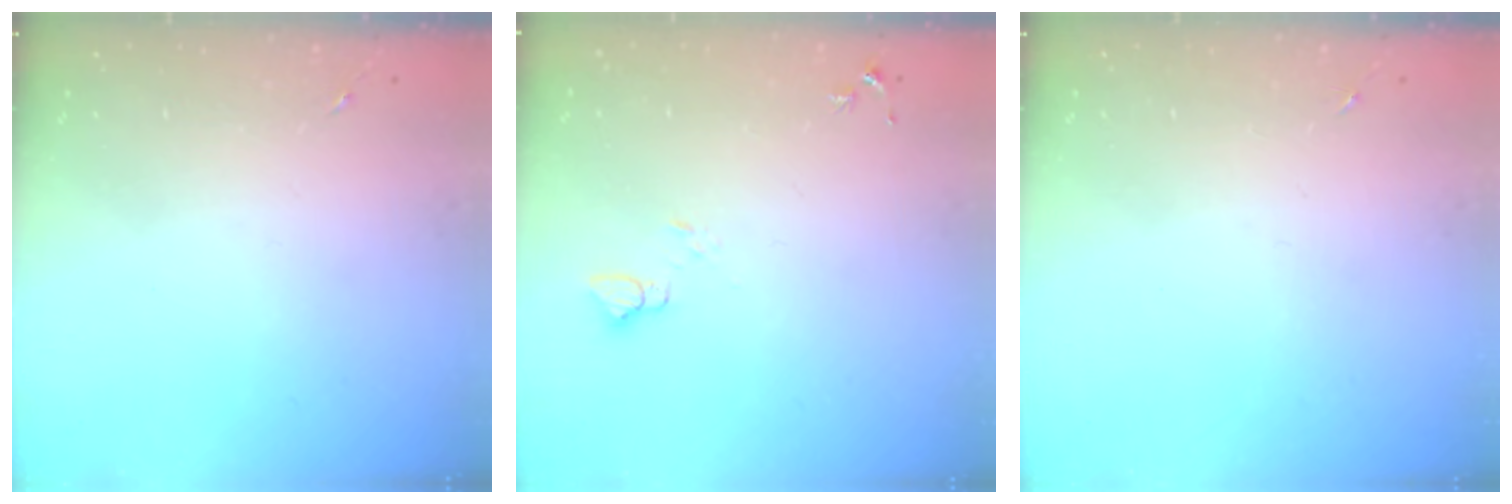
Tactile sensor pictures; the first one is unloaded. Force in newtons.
{"total": 3.9, "press": 3.9, "slide": 0.4}
{"total": 0.0}